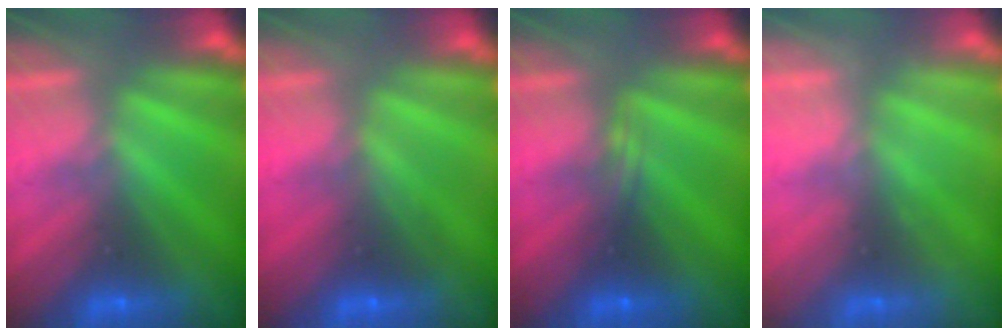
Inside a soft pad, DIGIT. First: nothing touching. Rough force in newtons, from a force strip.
{"total": 2.6}
{"total": 2.3}
{"total": 2.0}